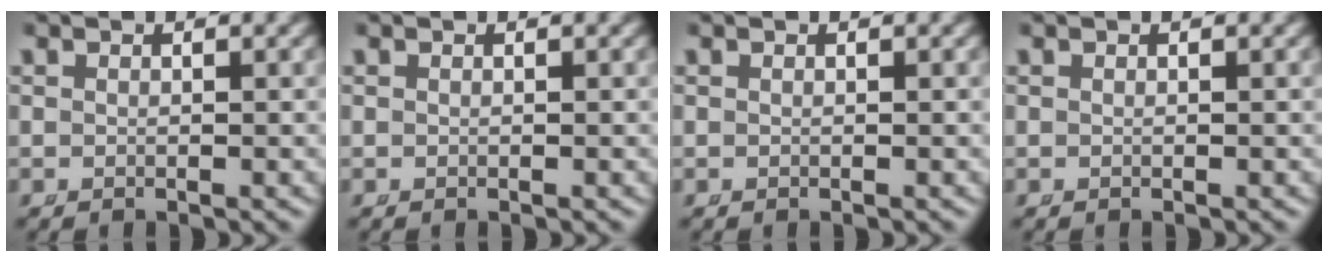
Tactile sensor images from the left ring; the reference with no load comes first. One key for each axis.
{"total": 0.0}
{"total": 0.0}
{"total": 0.0}